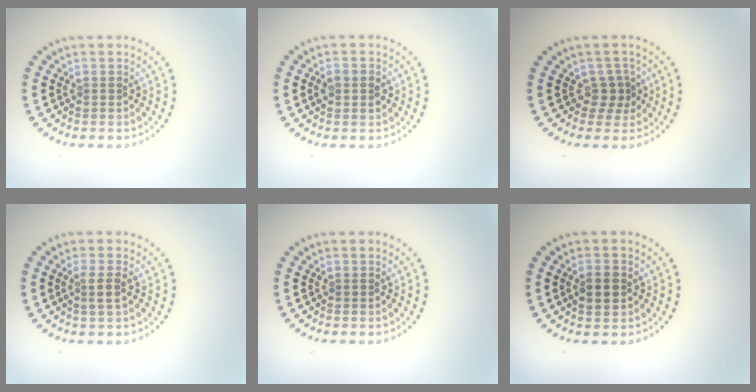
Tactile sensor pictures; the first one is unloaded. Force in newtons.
{"total": 2.2, "press": 2.2, "slide": 0.1}
{"total": 1.5, "press": 1.2, "slide": 0.9}
{"total": 1.6, "press": 1.3, "slide": 0.9}
{"total": 0.0}
{"total": 2.5, "press": 2.5, "slide": 0.2}